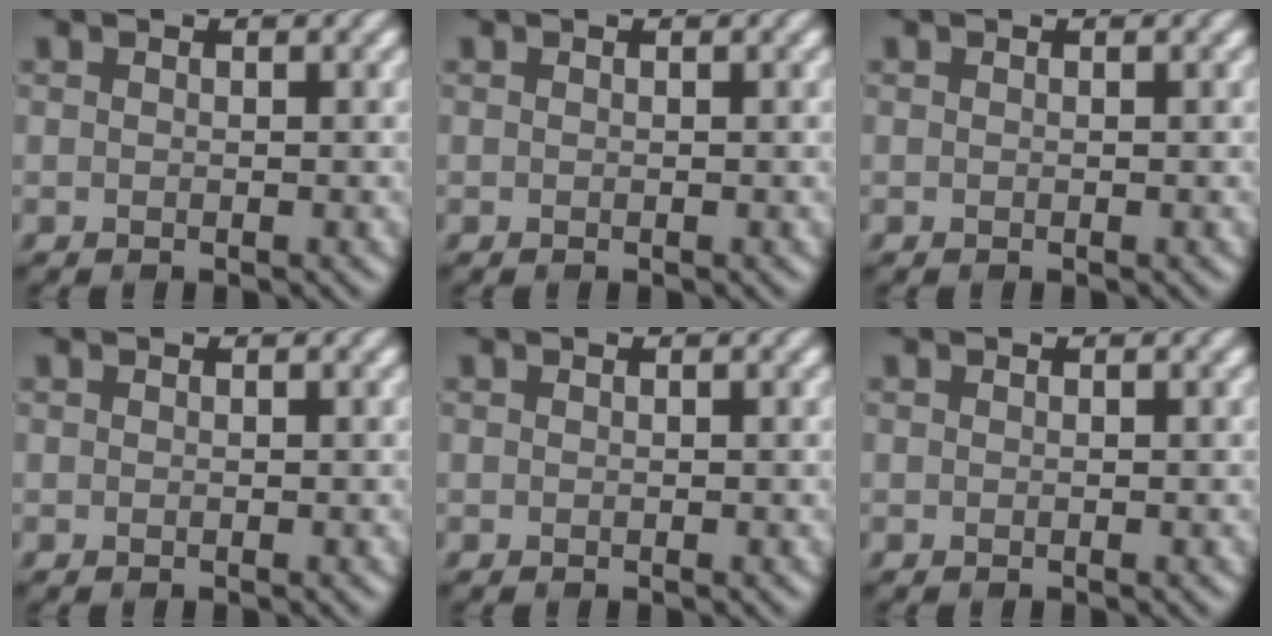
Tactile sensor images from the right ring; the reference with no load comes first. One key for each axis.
{"total": 0.0}
{"total": 0.0}
{"total": 0.0}
{"total": 0.0}
{"total": 0.0}